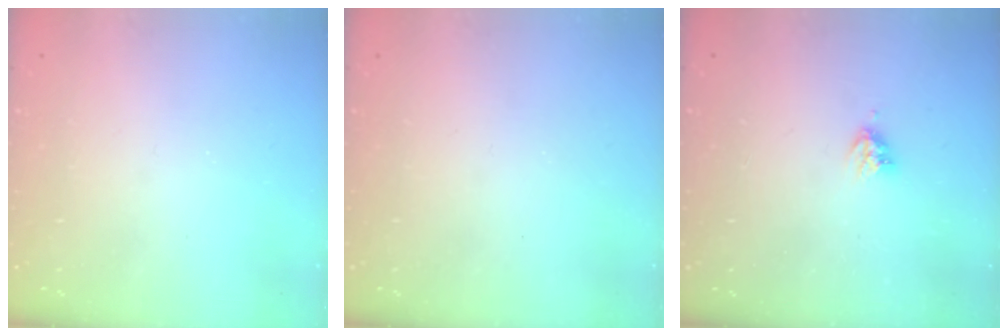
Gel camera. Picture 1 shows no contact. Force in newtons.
{"total": 0.0}
{"total": 3.8, "press": 3.8, "slide": 0.6}